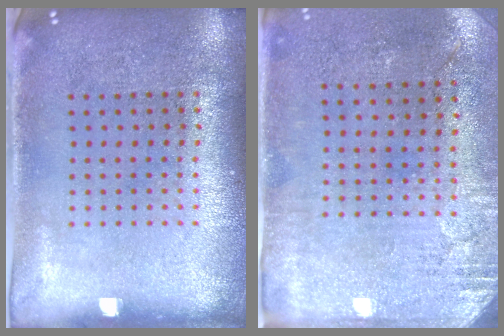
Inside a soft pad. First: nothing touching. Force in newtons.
{"total": 2.7, "press": 2.3, "slide": 1.5}